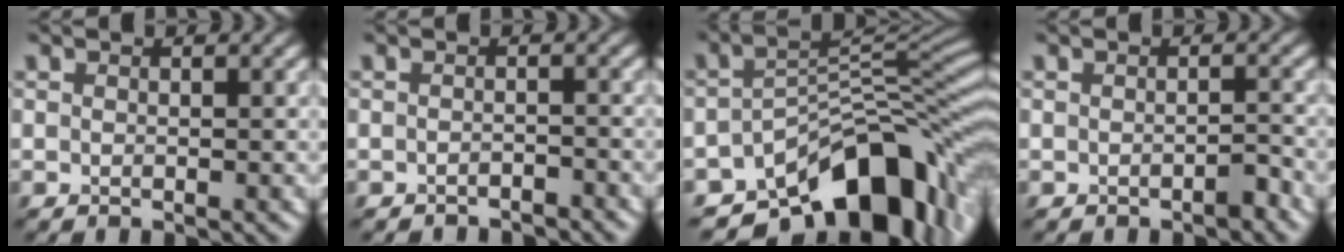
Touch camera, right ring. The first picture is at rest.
{"total": 1.8, "force": [-1.8, 0.4, 0.3], "torque": [0.001, 0.005, -0.025]}
{"total": 11.9, "force": [-7.3, 5.9, 7.4], "torque": [-0.095, -0.007, -0.123]}
{"total": 1.0, "force": [-0.7, 0.3, 0.6], "torque": [-0.010, 0.004, -0.010]}